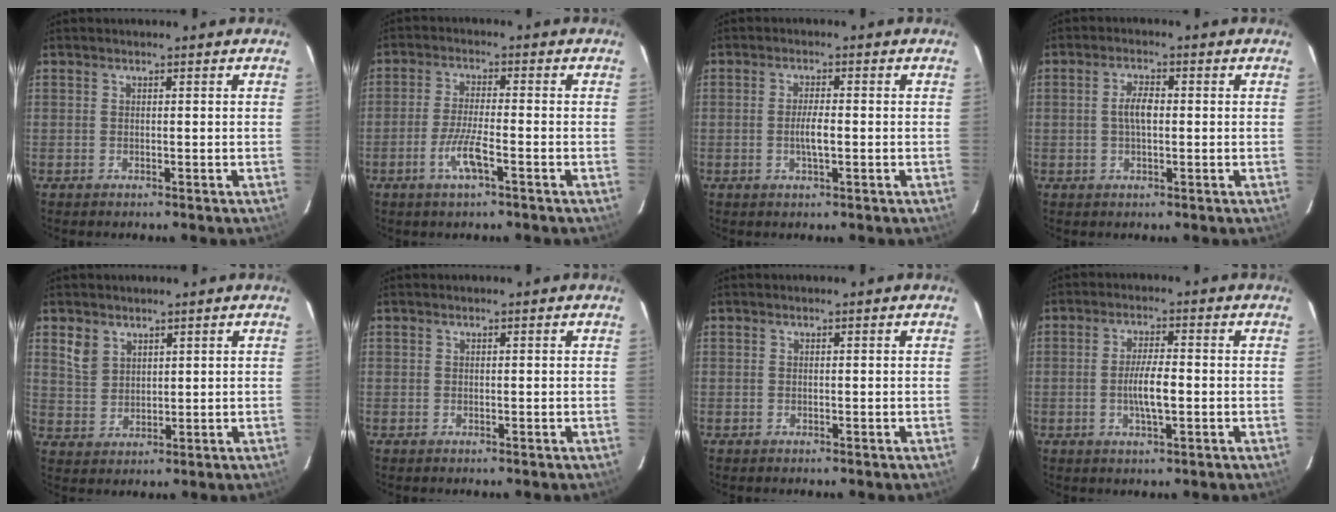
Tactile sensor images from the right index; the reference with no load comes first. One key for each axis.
{"total": 5.8, "fx": -3.0, "fy": 0.7, "fz": 4.9, "tx": -0.104, "ty": -0.006, "tz": -0.058}
{"total": 3.2, "fx": -0.7, "fy": 0.7, "fz": 3.1, "tx": -0.057, "ty": -0.002, "tz": -0.011}
{"total": 3.6, "fx": 0.0, "fy": 1.5, "fz": 3.3, "tx": -0.065, "ty": 0.007, "tz": 0.003}
{"total": 4.8, "fx": 2.9, "fy": 3.4, "fz": 1.8, "tx": -0.035, "ty": 0.006, "tz": 0.063}
{"total": 0.0}
{"total": 0.0}
{"total": 5.5, "fx": -1.1, "fy": 1.2, "fz": 5.2, "tx": -0.098, "ty": -0.003, "tz": -0.016}